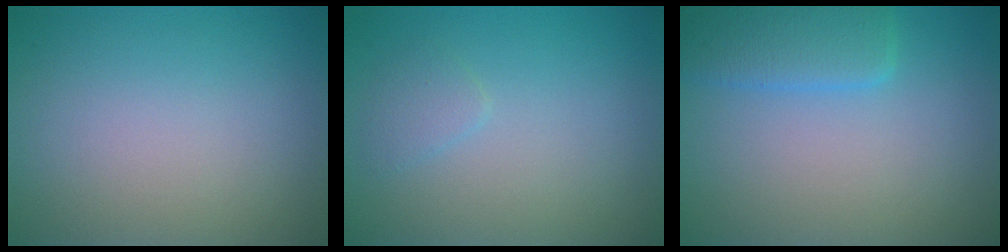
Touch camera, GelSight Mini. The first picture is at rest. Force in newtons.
{"total": 1.1, "press": 1.1, "slide": 0.1}
{"total": 3.3, "press": 3.3, "slide": 0.2}